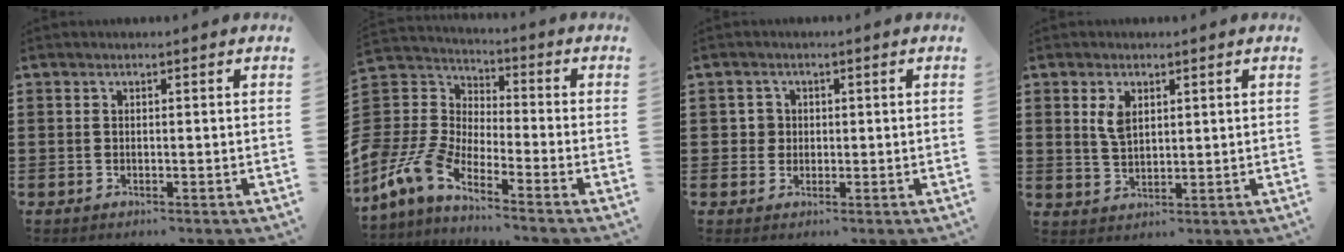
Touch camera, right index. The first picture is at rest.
{"total": 7.0, "force": [-5.6, 2.9, 3.0], "torque": [-0.111, -0.008, -0.123]}
{"total": 2.1, "force": [0.2, 2.0, 0.5], "torque": [-0.018, 0.010, 0.002]}
{"total": 3.5, "force": [1.6, 1.8, 2.5], "torque": [-0.056, 0.005, 0.029]}